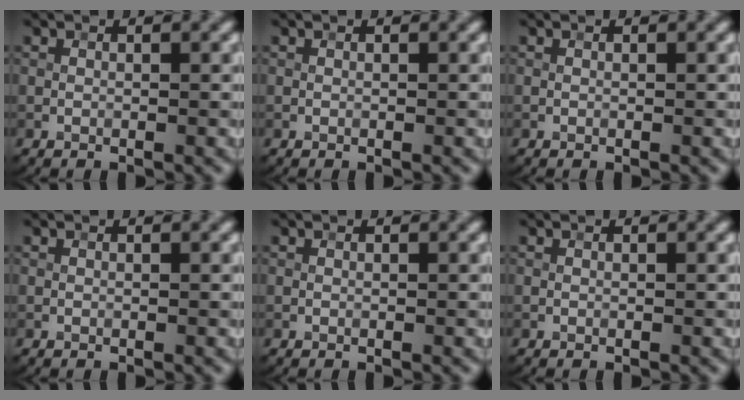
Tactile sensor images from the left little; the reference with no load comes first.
{"total": 0.0}
{"total": 0.0}
{"total": 0.0}
{"total": 0.0}
{"total": 0.0}